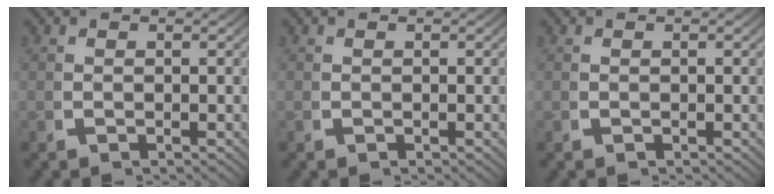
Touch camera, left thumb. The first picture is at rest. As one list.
[{"total": 0.0}, {"total": 0.0}]